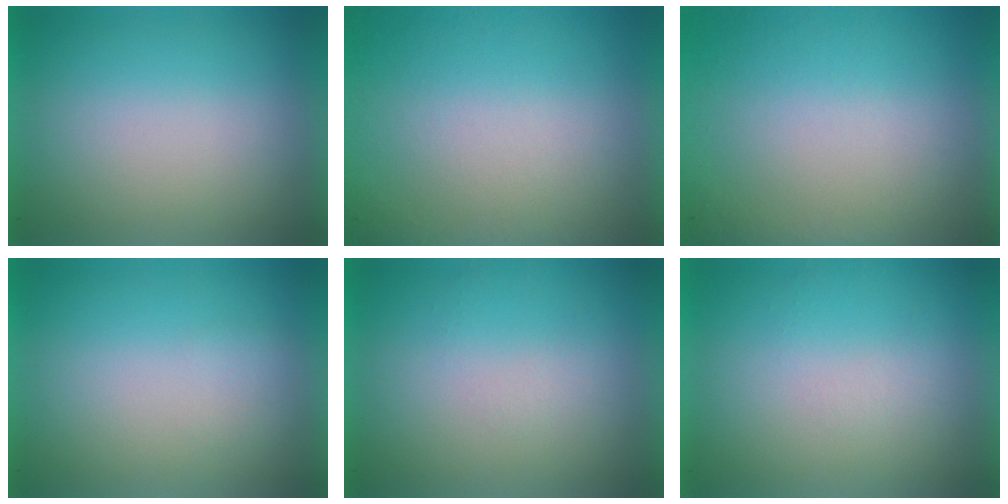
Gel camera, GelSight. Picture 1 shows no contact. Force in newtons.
{"total": 6.0}
{"total": 7.0}
{"total": 1.1}
{"total": 1.1}
{"total": 1.1}